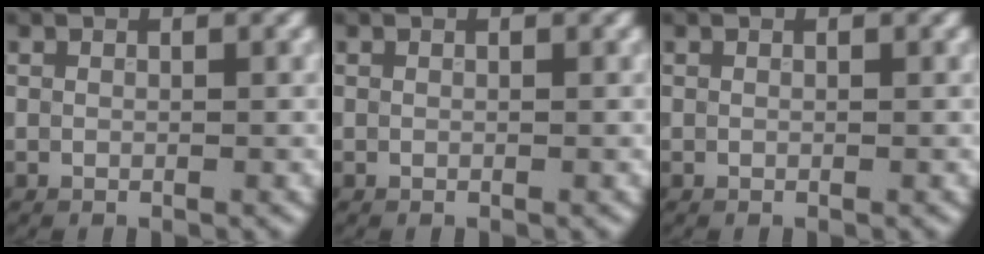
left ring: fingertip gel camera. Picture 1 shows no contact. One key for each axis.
{"total": 0.0}
{"total": 0.0}